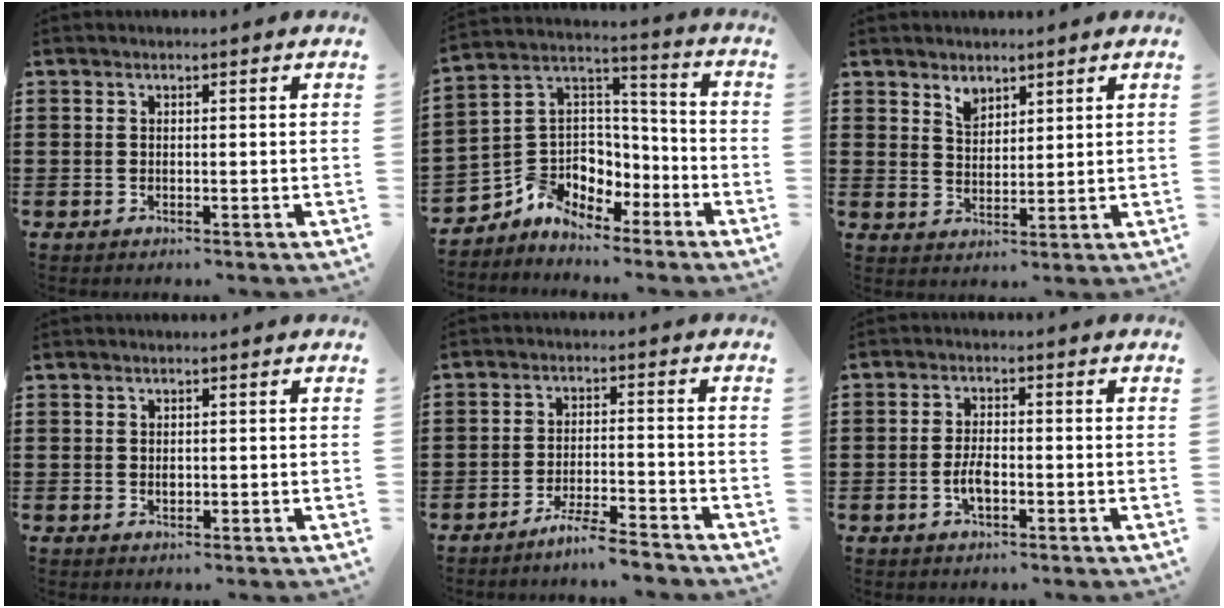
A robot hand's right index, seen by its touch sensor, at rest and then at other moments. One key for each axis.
{"total": 6.0, "fx": -3.3, "fy": 5.0, "fz": 0.3, "tx": -0.045, "ty": -0.016, "tz": -0.069}
{"total": 2.8, "fx": 2.3, "fy": 1.6, "fz": 0.4, "tx": -0.015, "ty": 0.003, "tz": 0.045}
{"total": 1.0, "fx": 0.0, "fy": 0.6, "fz": 0.8, "tx": -0.016, "ty": 0.002, "tz": 0.000}
{"total": 5.0, "fx": -4.6, "fy": -0.1, "fz": 2.0, "tx": -0.040, "ty": -0.004, "tz": -0.089}
{"total": 3.5, "fx": -1.2, "fy": 1.6, "fz": 2.9, "tx": -0.068, "ty": -0.002, "tz": -0.025}